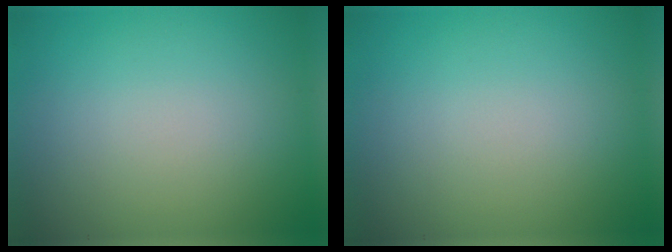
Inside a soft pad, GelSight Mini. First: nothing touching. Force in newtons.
{"total": 0.0}